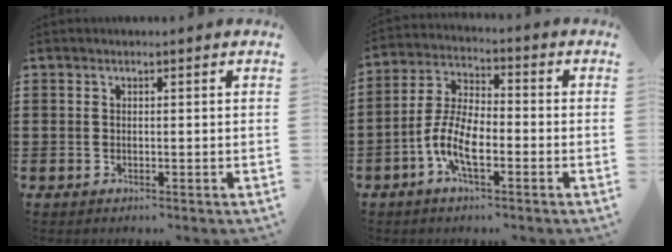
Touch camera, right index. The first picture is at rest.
{"total": 7.8, "force": [-3.1, 3.0, 6.5], "torque": [-0.163, -0.011, -0.068]}